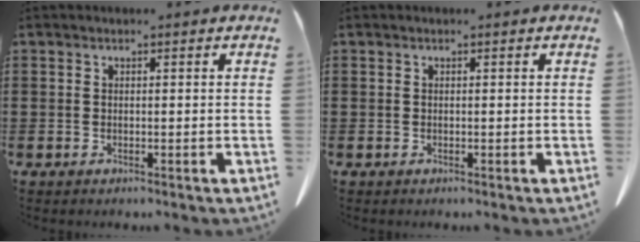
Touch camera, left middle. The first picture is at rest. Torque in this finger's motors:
{"motor_torque": [0.01, 0.00, 0.01, -0.01]}